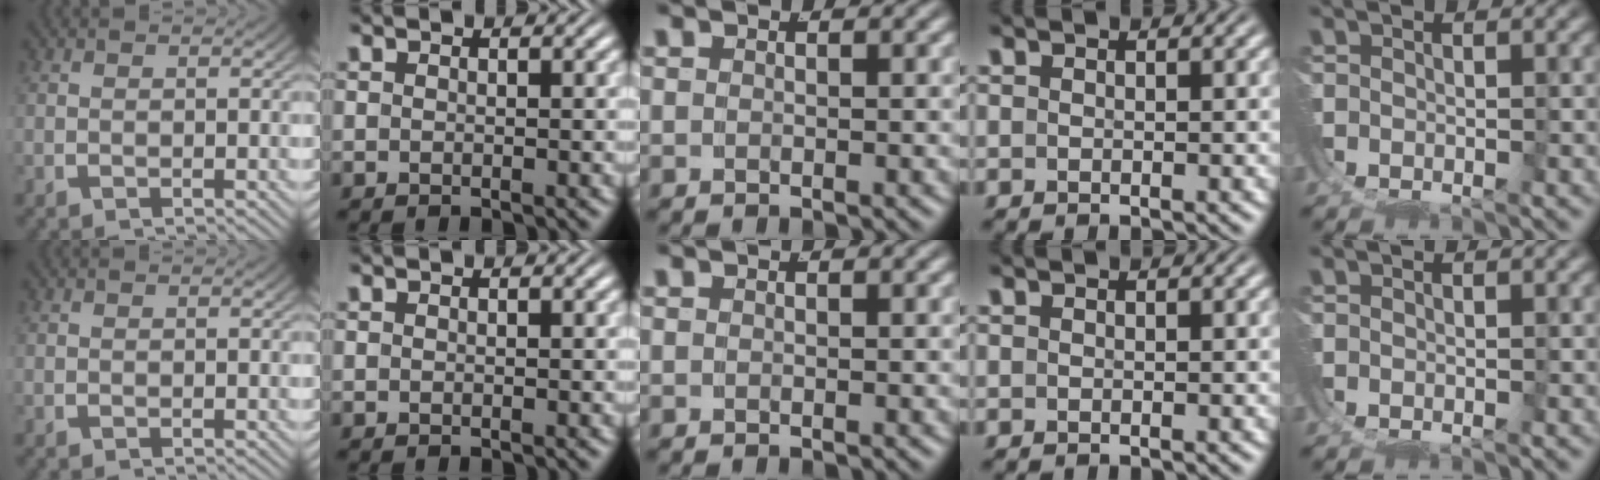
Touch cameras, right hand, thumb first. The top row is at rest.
{}